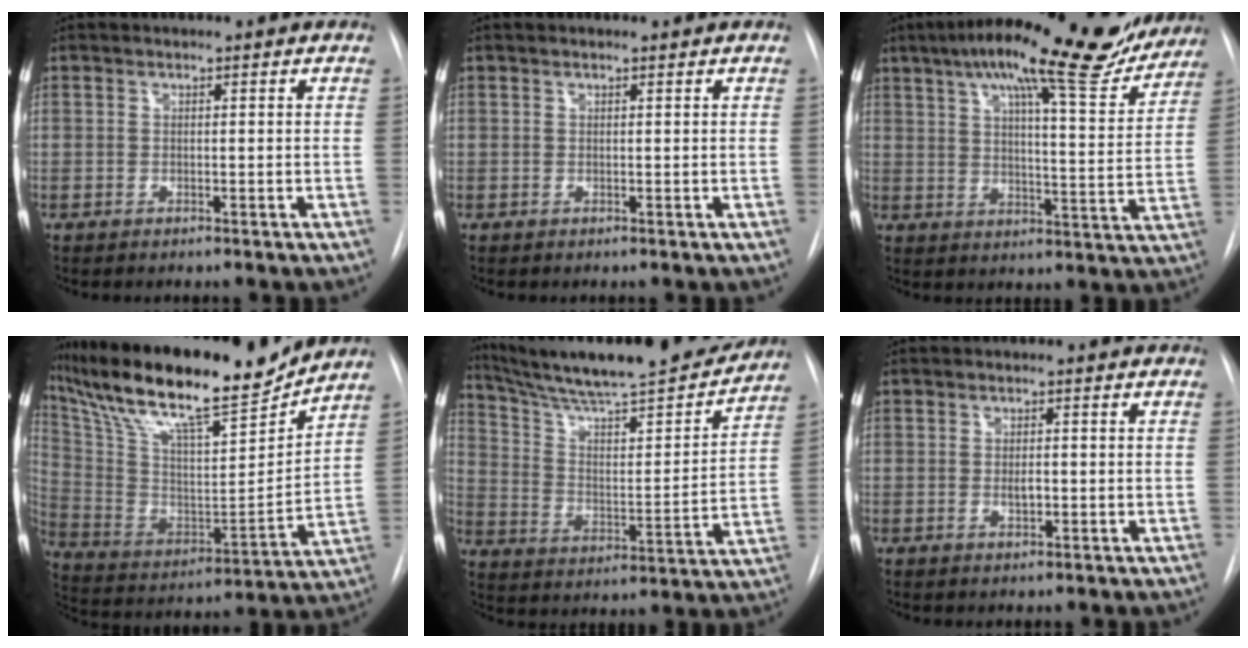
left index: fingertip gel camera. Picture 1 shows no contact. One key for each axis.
{"total": 0.6, "fx": 0.5, "fy": 0.0, "fz": 0.3, "tx": -0.010, "ty": 0.007, "tz": 0.010}
{"total": 22.4, "fx": 17.3, "fy": 4.3, "fz": 13.6, "tx": -0.212, "ty": 0.016, "tz": 0.232}
{"total": 24.6, "fx": 20.1, "fy": 3.6, "fz": 13.7, "tx": -0.266, "ty": 0.000, "tz": 0.337}
{"total": 25.0, "fx": 22.3, "fy": 2.5, "fz": 11.1, "tx": -0.181, "ty": -0.032, "tz": 0.326}
{"total": 1.6, "fx": -0.2, "fy": 0.6, "fz": 1.5, "tx": -0.027, "ty": -0.001, "tz": -0.002}